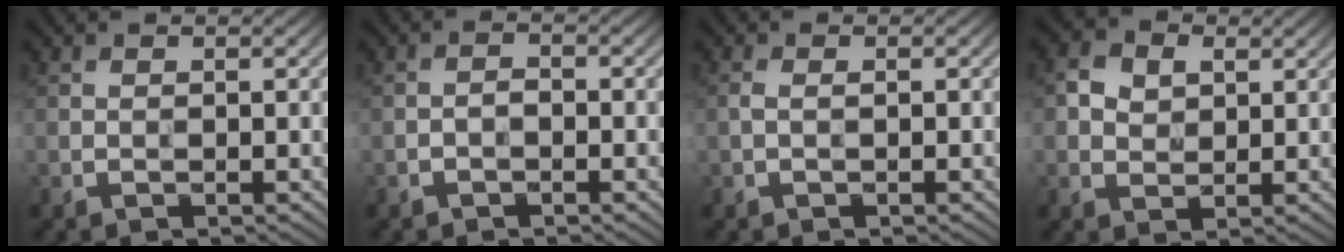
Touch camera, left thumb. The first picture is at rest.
{"total": 1.3, "force": [-0.8, 0.7, 0.7], "torque": [-0.012, 0.003, -0.019]}
{"total": 0.9, "force": [-0.1, 0.3, 0.9], "torque": [-0.021, 0.002, -0.004]}
{"total": 4.0, "force": [1.4, 3.1, 2.1], "torque": [-0.049, 0.003, 0.022]}